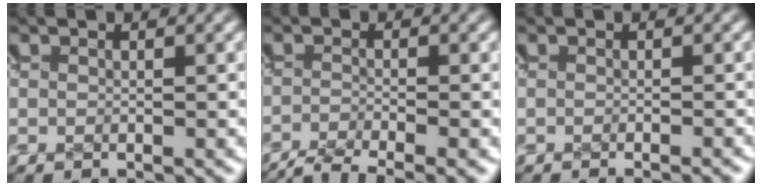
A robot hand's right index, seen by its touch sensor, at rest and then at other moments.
{"total": 6.2, "force": [-4.7, 2.8, 2.8], "torque": [-0.023, -0.015, -0.070]}
{"total": 0.8, "force": [-0.7, 0.3, 0.3], "torque": [0.004, 0.002, -0.013]}